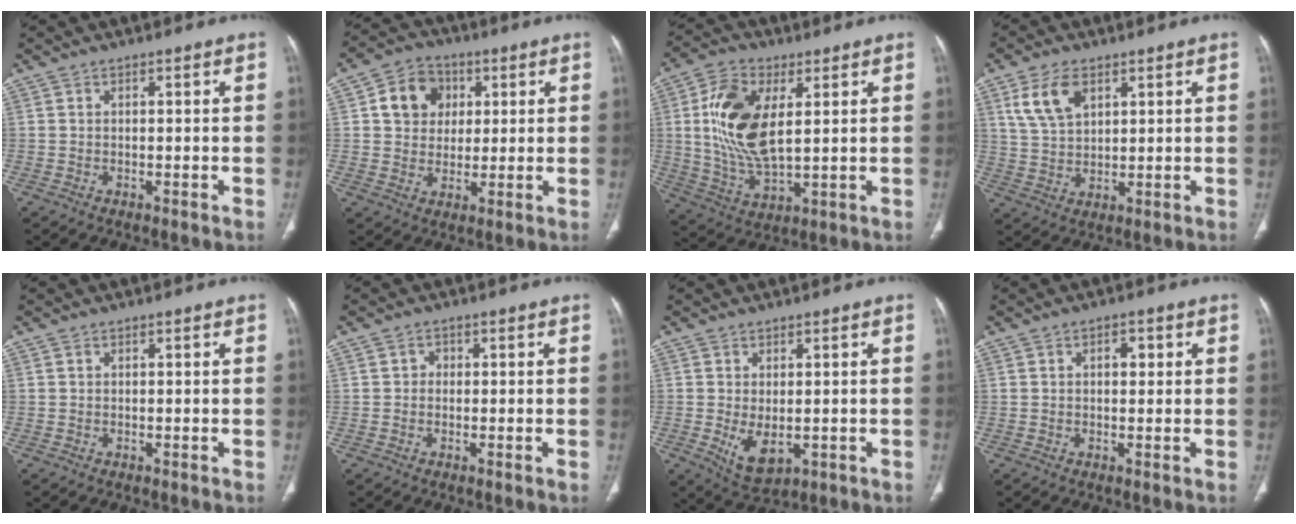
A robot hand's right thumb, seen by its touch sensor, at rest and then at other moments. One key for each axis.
{"total": 9.5, "fx": 2.5, "fy": 8.1, "fz": 4.4, "tx": -0.040, "ty": -0.002, "tz": 0.037}
{"total": 15.5, "fx": 3.3, "fy": 7.9, "fz": 13.0, "tx": -0.253, "ty": -0.012, "tz": 0.067}
{"total": 8.4, "fx": 4.0, "fy": 4.8, "fz": 5.5, "tx": -0.097, "ty": -0.011, "tz": 0.084}
{"total": 0.0}
{"total": 1.4, "fx": 0.0, "fy": 1.3, "fz": 0.5, "tx": 0.000, "ty": 0.005, "tz": -0.003}
{"total": 5.8, "fx": -0.9, "fy": 3.2, "fz": 4.7, "tx": -0.077, "ty": -0.012, "tz": 0.002}
{"total": 2.5, "fx": 0.7, "fy": 1.5, "fz": 1.9, "tx": -0.018, "ty": 0.001, "tz": 0.008}